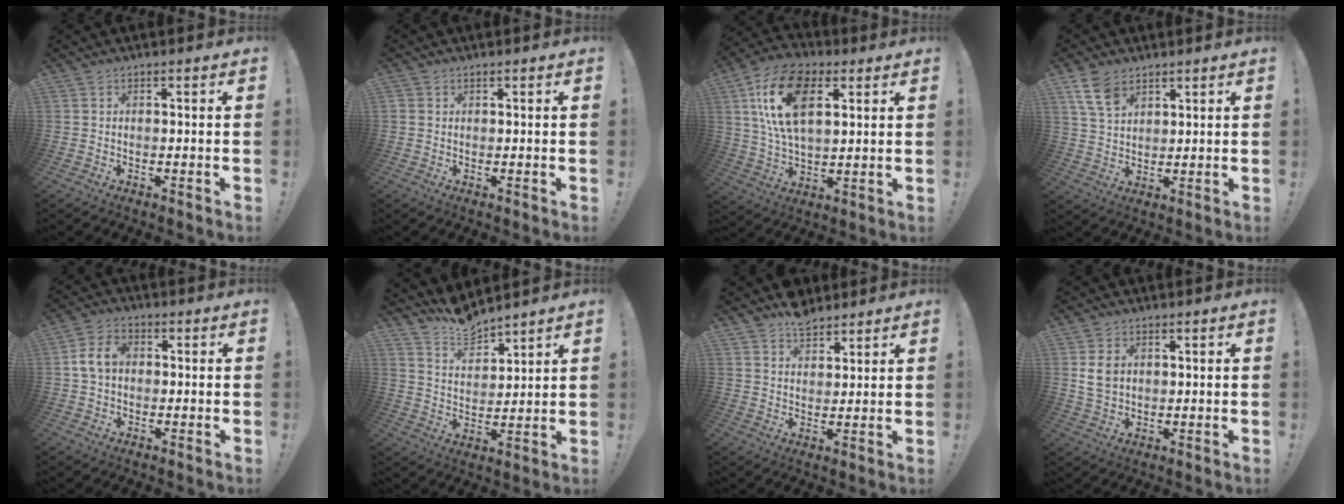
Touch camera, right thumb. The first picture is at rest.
{"total": 0.9, "force": [0.6, 0.6, 0.1], "torque": [0.001, -0.001, 0.011]}
{"total": 18.8, "force": [6.7, 10.4, 14.1], "torque": [-0.268, -0.008, 0.113]}
{"total": 8.4, "force": [5.2, 4.9, 4.4], "torque": [-0.087, -0.015, 0.104]}
{"total": 7.4, "force": [0.5, 5.3, 5.2], "torque": [-0.099, 0.018, 0.013]}
{"total": 8.1, "force": [7.7, 2.3, 1.2], "torque": [-0.037, -0.063, 0.145]}
{"total": 6.2, "force": [4.8, 3.5, 1.8], "torque": [-0.026, -0.025, 0.090]}
{"total": 5.8, "force": [1.4, 4.5, 3.4], "torque": [-0.058, 0.004, 0.027]}